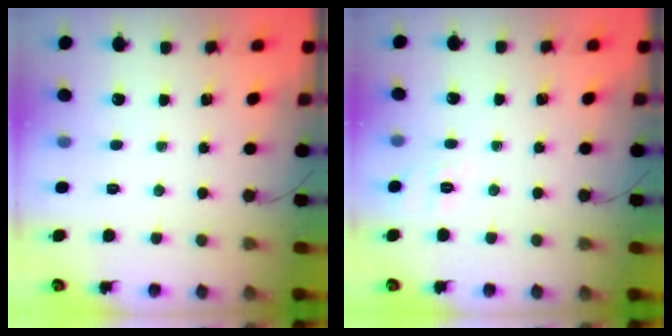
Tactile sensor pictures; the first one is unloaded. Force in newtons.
{"total": 1.9, "press": 0.2, "slide": 1.9}